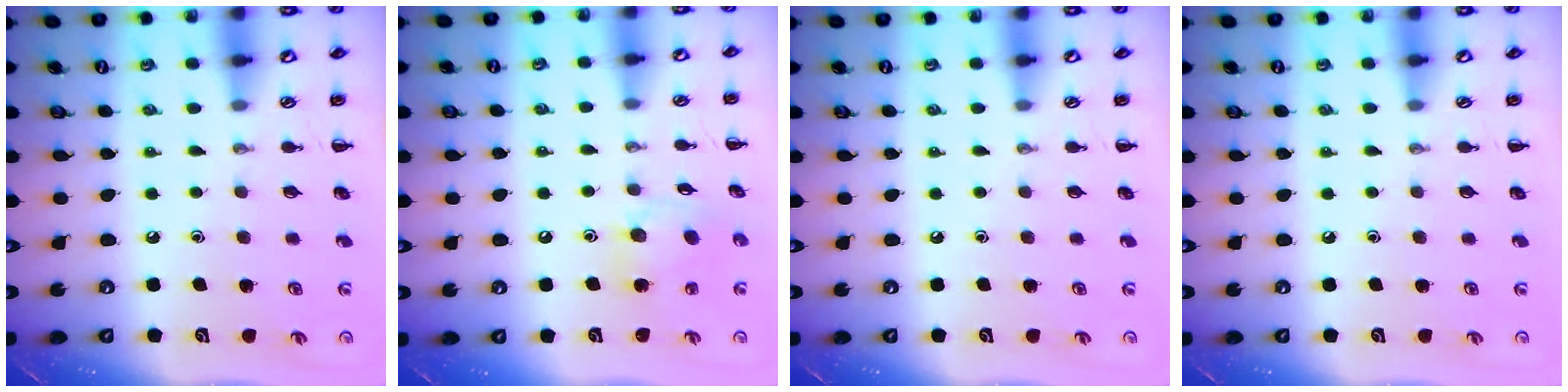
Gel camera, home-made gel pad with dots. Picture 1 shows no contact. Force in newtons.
{"total": 10.8, "press": 10.6, "slide": 2.4}
{"total": 0.0}
{"total": 0.0}